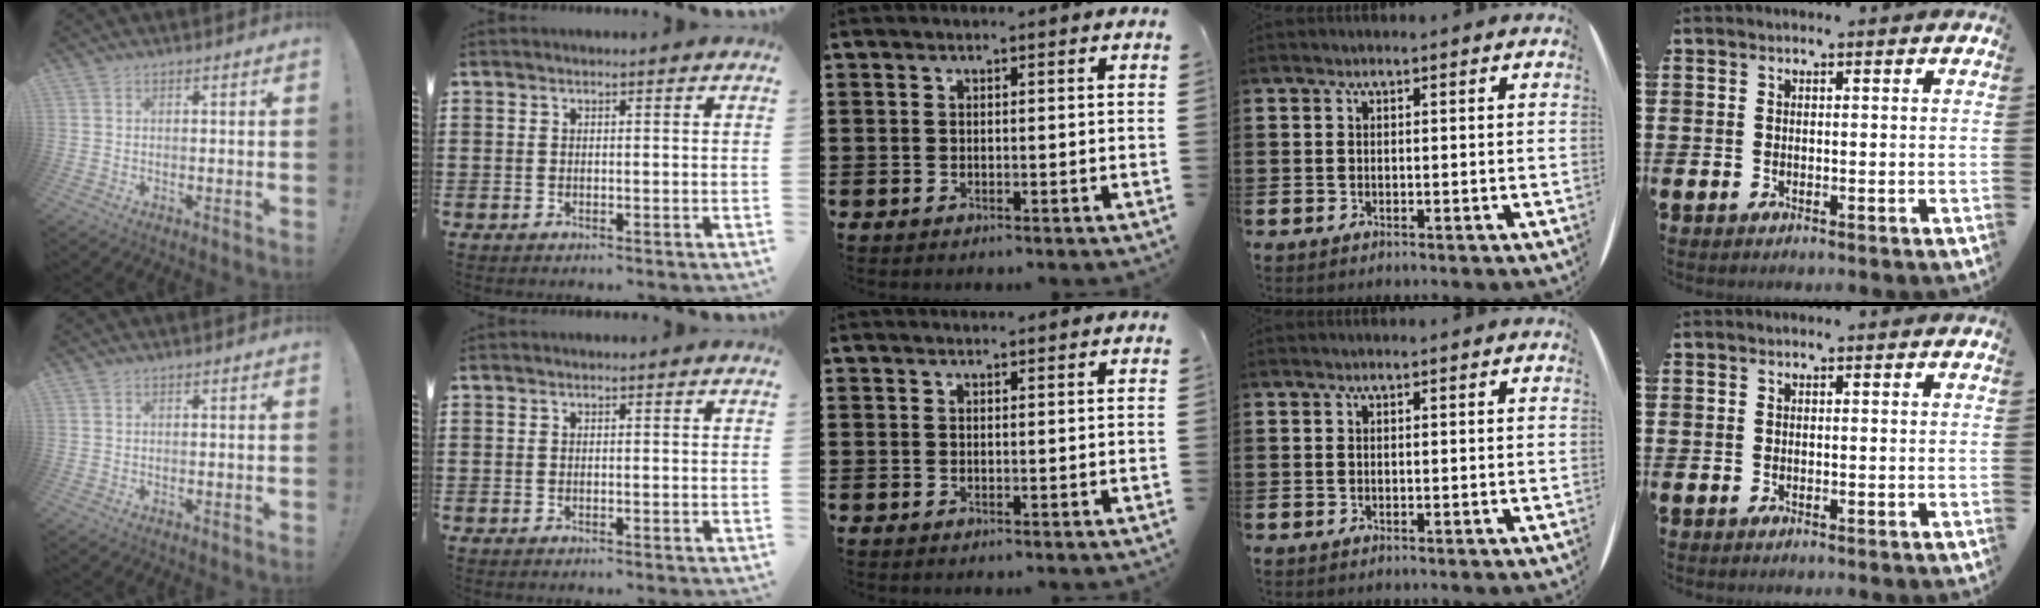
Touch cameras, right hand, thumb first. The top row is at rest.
{"middle": {"total": 0.7, "force": [0.7, 0.0, 0.0], "torque": [-0.001, -0.003, 0.013]}}